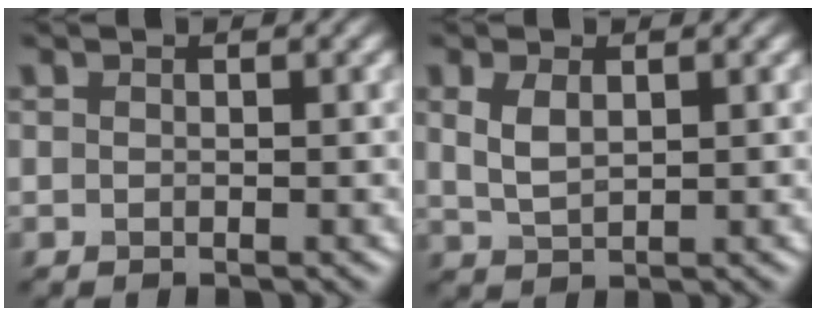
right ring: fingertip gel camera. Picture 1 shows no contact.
{"total": 2.4, "force": [0.8, 1.2, 1.8], "torque": [-0.045, -0.001, 0.022]}